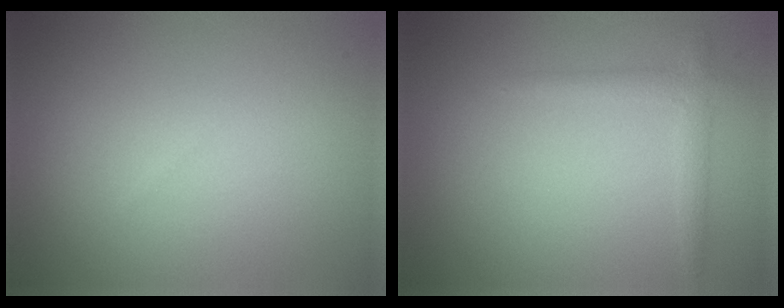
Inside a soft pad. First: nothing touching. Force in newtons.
{"total": 1.6, "press": 1.6, "slide": 0.1}